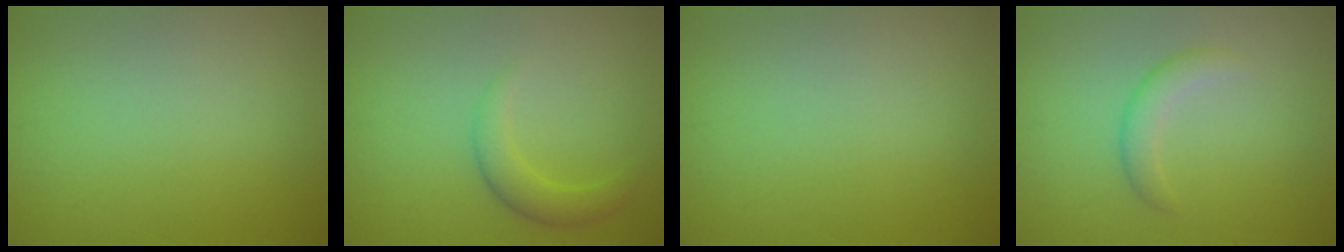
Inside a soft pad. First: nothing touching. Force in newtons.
{"total": 2.2, "press": 2.2, "slide": 0.0}
{"total": 0.0}
{"total": 1.8, "press": 1.8, "slide": 0.1}